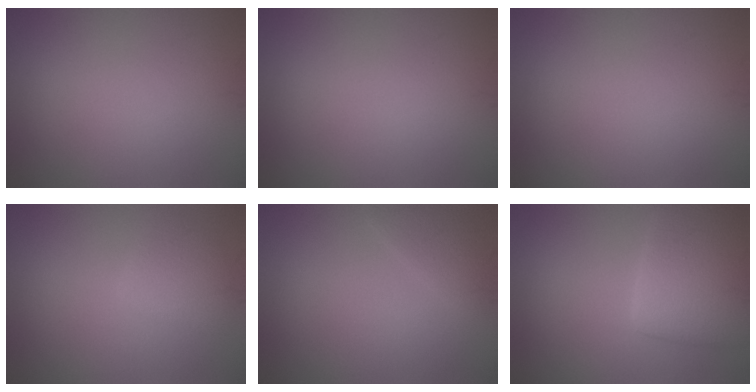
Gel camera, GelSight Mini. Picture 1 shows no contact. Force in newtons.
{"total": 0.0}
{"total": 0.0}
{"total": 2.4, "press": 2.4, "slide": 0.3}
{"total": 1.5, "press": 1.5, "slide": 0.1}
{"total": 6.1, "press": 6.1, "slide": 0.4}